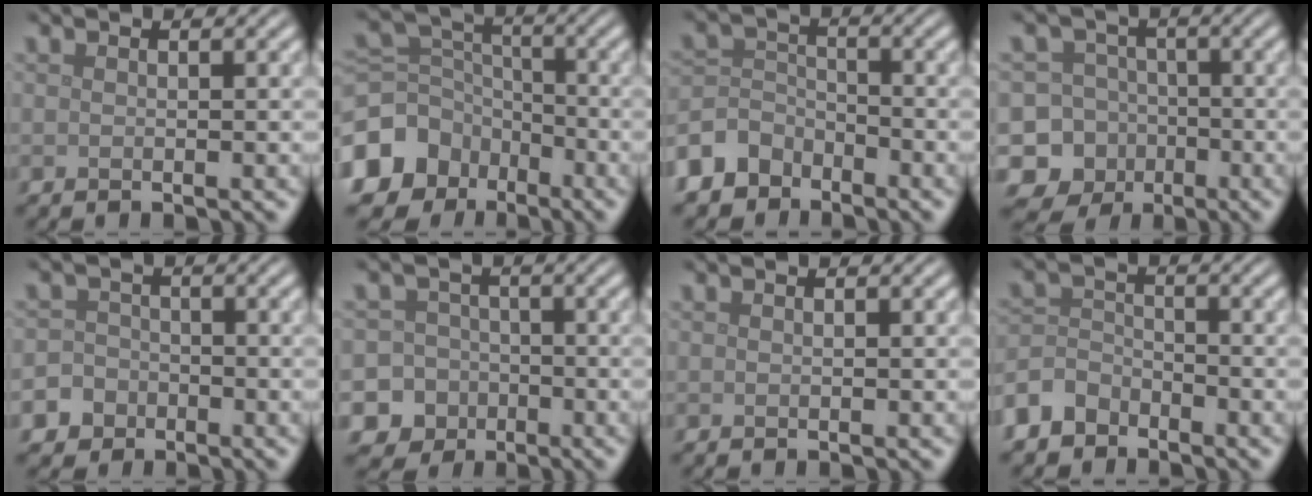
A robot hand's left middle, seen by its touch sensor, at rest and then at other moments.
{"total": 11.1, "force": [-6.3, 8.6, 3.1], "torque": [-0.104, -0.025, -0.111]}
{"total": 4.5, "force": [-3.6, 2.7, 0.7], "torque": [-0.013, 0.000, -0.081]}
{"total": 14.4, "force": [-6.6, 12.7, 1.8], "torque": [-0.060, -0.032, -0.120]}
{"total": 4.5, "force": [-2.7, 3.6, 0.5], "torque": [0.008, -0.008, -0.056]}
{"total": 9.5, "force": [-4.9, 8.1, 1.0], "torque": [-0.012, -0.028, -0.101]}
{"total": 0.0}
{"total": 3.5, "force": [-2.8, 2.0, 0.6], "torque": [-0.009, 0.004, -0.067]}